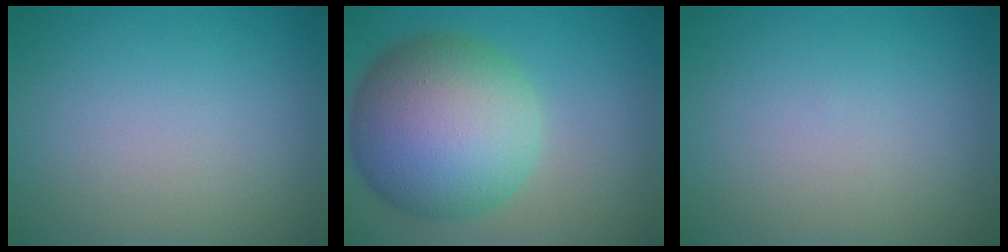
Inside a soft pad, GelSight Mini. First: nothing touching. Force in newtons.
{"total": 12.5, "press": 12.4, "slide": 0.4}
{"total": 0.0}